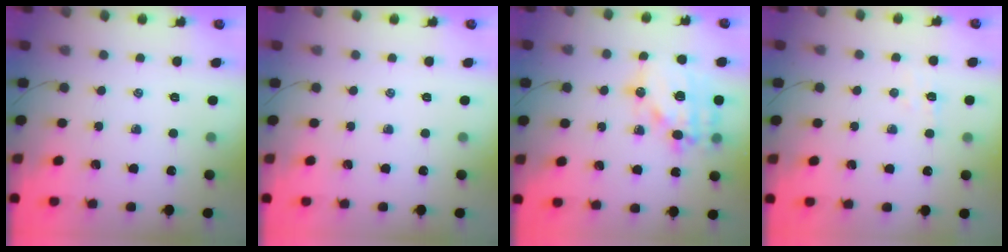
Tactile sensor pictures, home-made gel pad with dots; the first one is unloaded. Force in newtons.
{"total": 0.0}
{"total": 17.4, "press": 17.1, "slide": 3.2}
{"total": 4.2, "press": 4.0, "slide": 1.0}